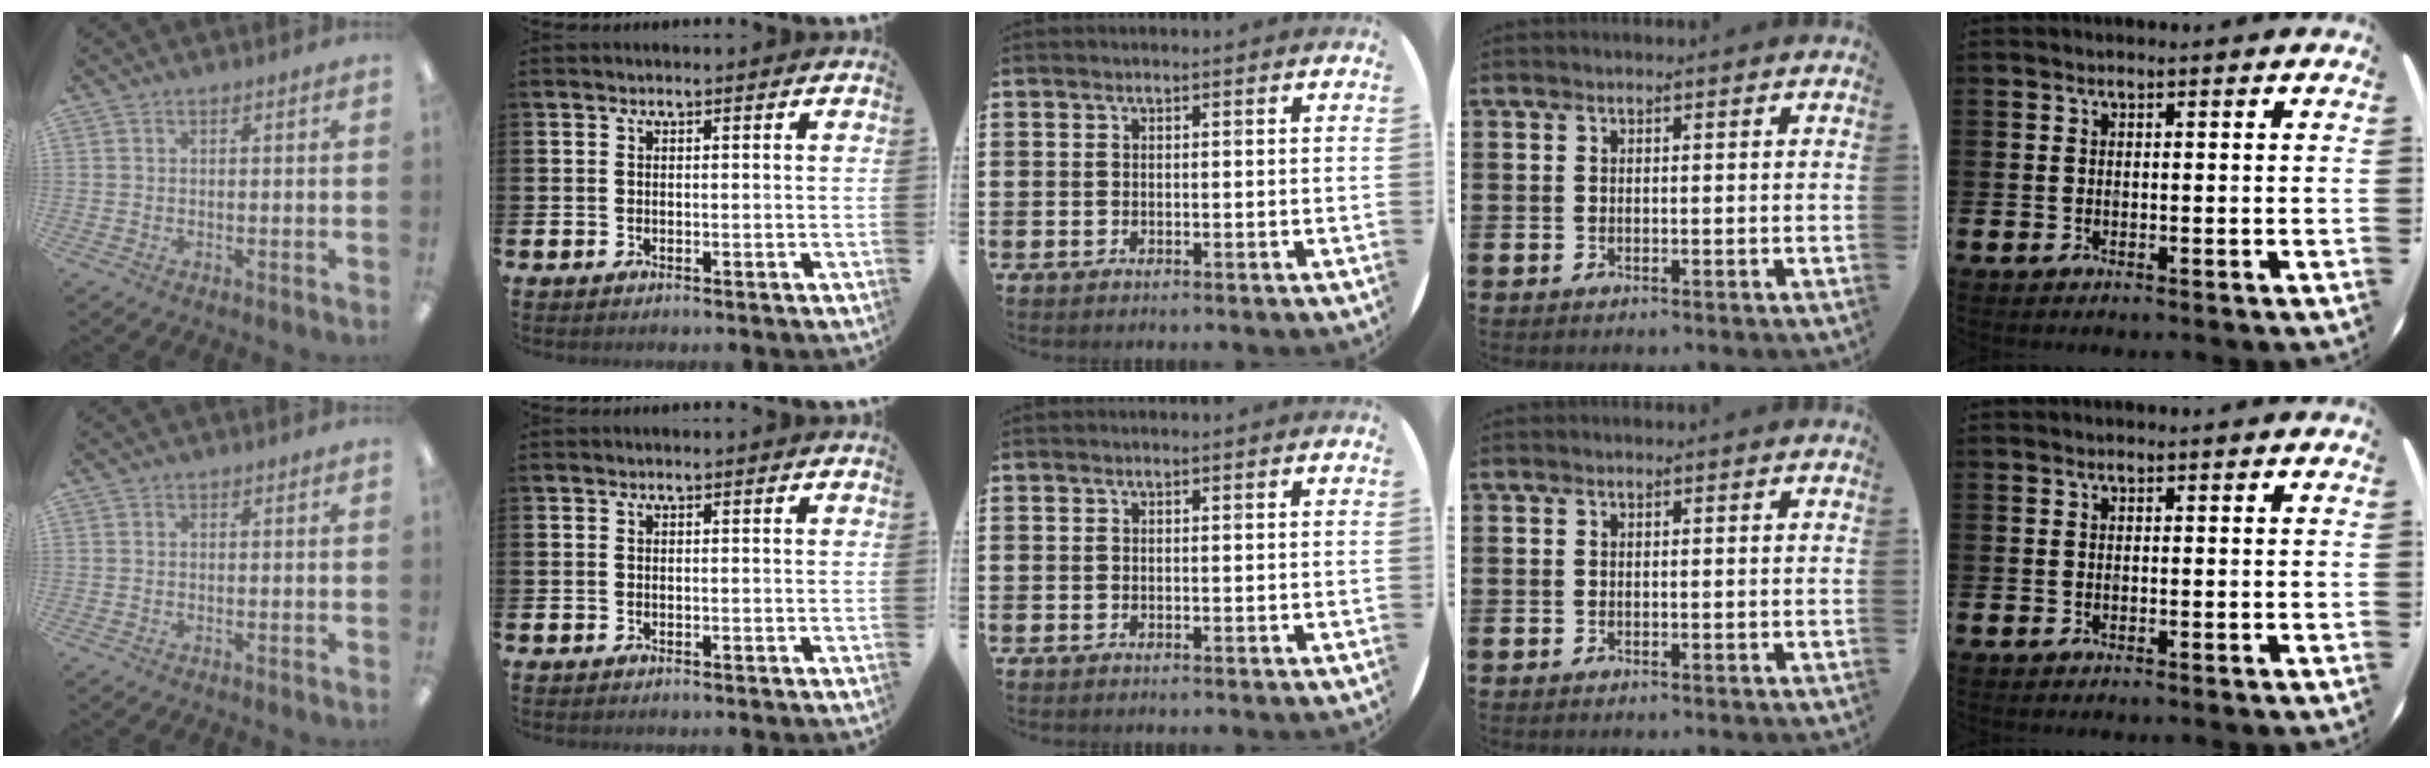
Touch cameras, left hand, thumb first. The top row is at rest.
{}